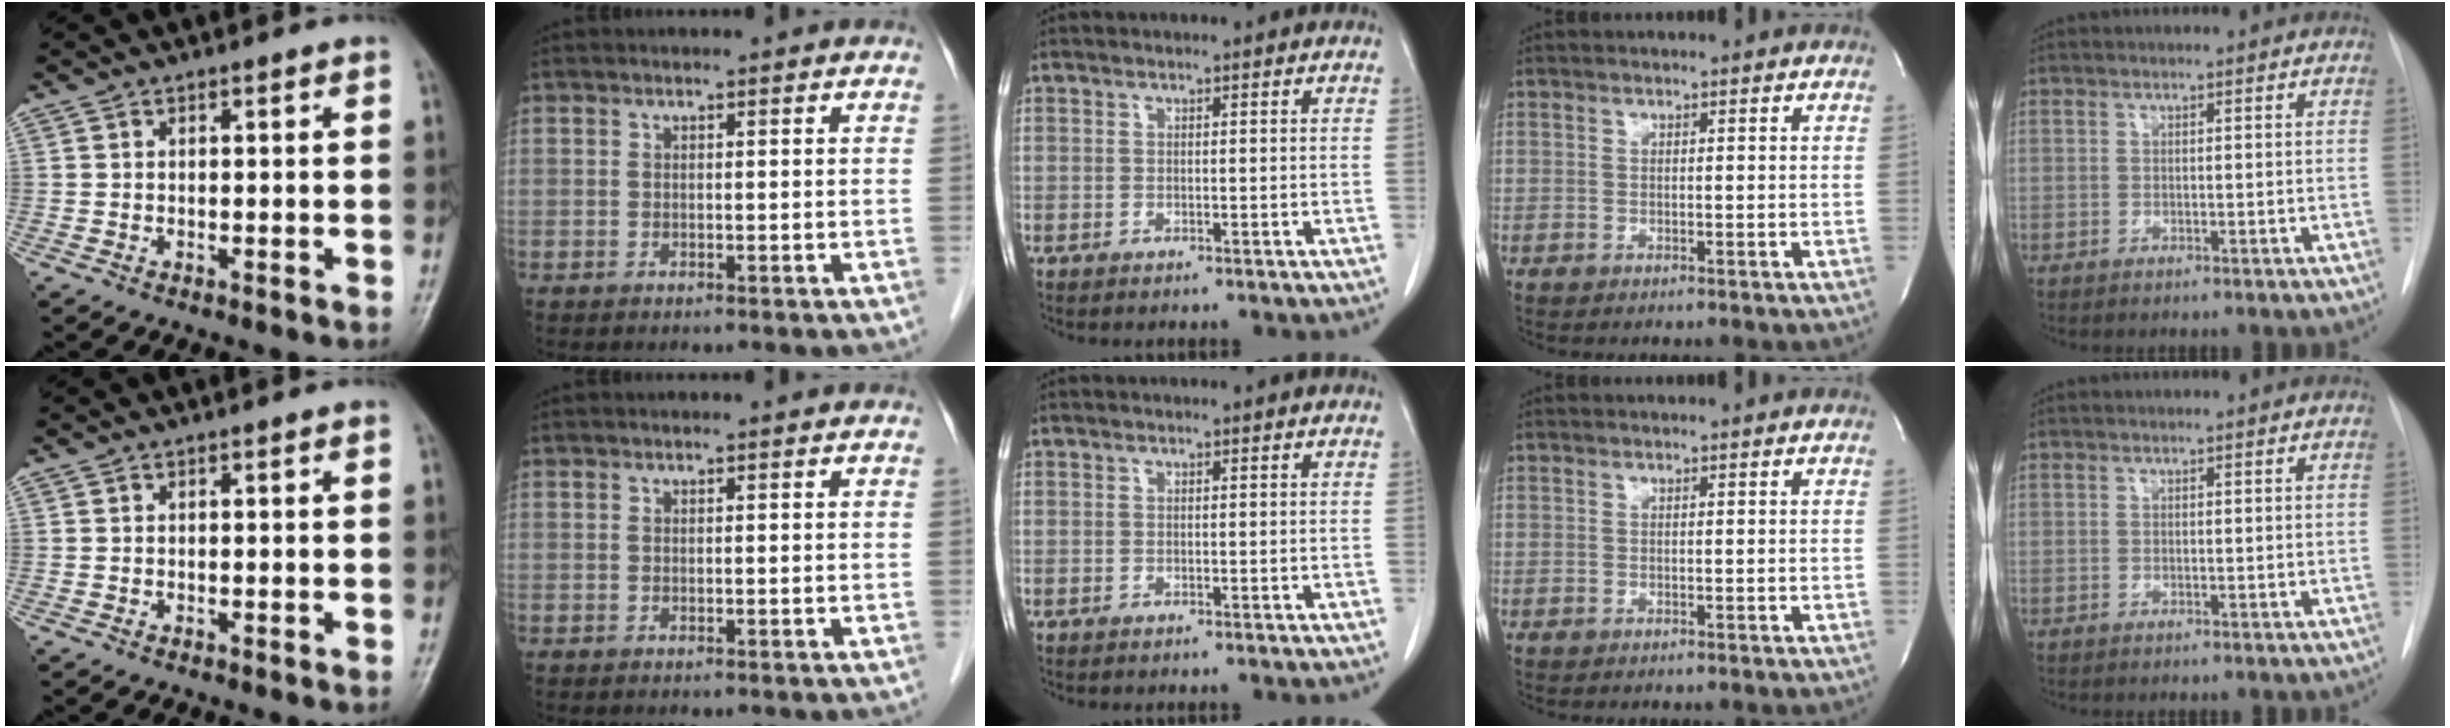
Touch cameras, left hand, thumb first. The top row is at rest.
{}